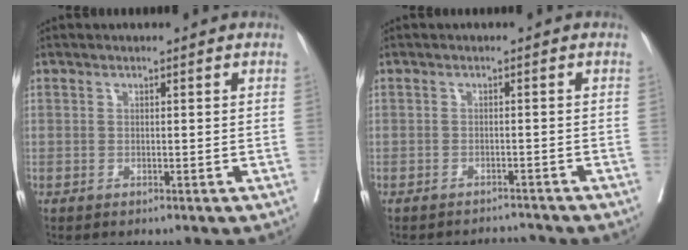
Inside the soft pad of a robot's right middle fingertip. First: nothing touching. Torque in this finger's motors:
{"motor_torque": [-0.58, -0.05, -0.08, -0.01]}